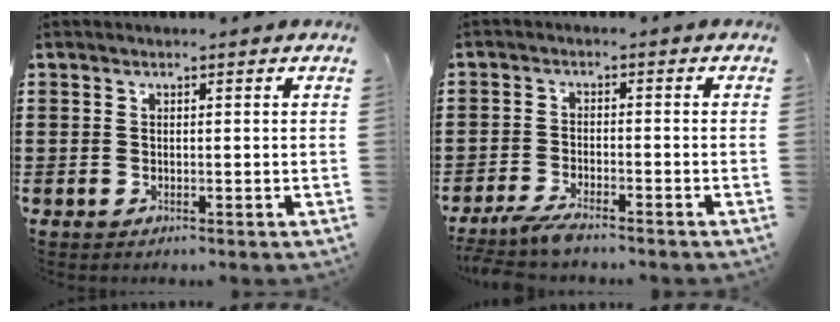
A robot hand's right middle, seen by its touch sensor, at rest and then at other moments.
{"total": 3.3, "force": [-3.0, 0.1, 1.4], "torque": [-0.046, -0.007, -0.065]}